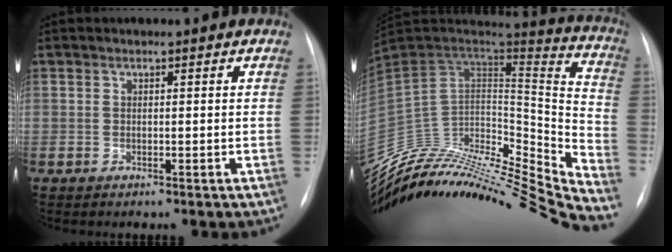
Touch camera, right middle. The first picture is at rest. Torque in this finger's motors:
{"motor_torque": [-0.95, -1.19, -0.24, -0.02]}